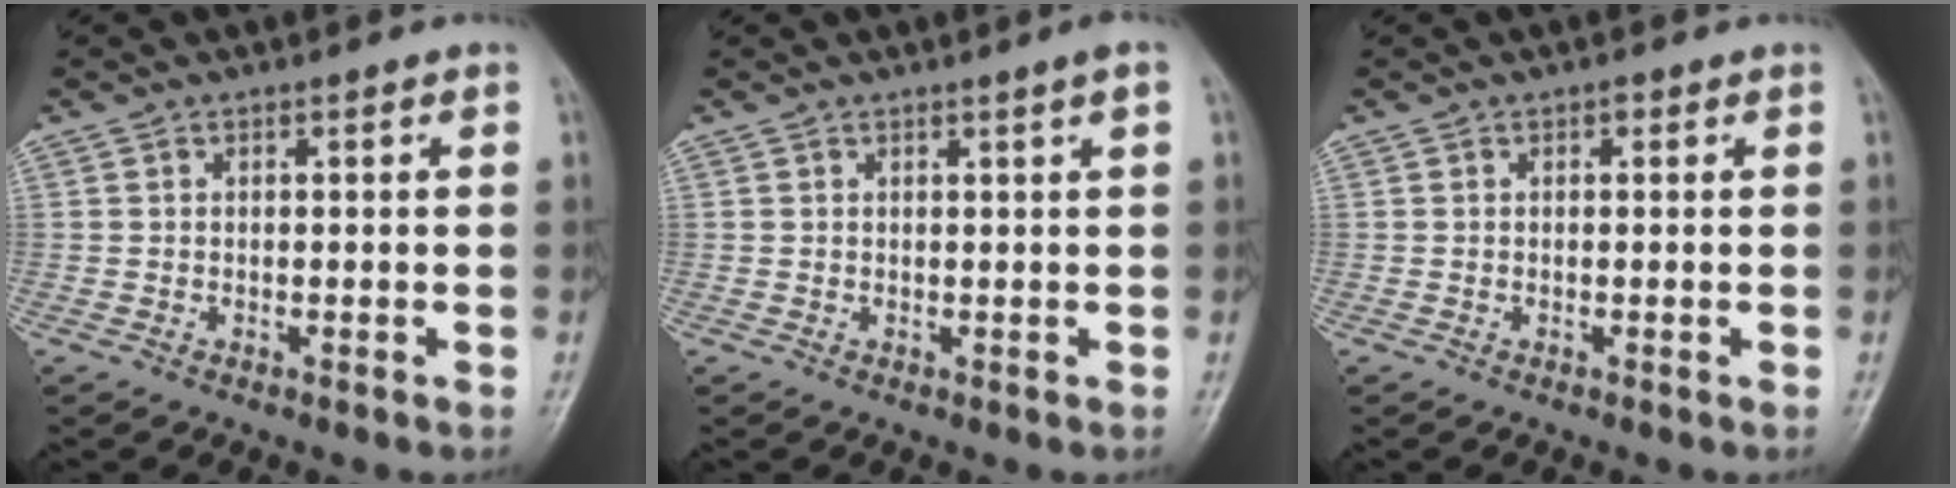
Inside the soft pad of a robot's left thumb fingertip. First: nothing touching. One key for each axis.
{"total": 1.4, "fx": 0.7, "fy": -0.5, "fz": 1.1, "tx": -0.020, "ty": -0.002, "tz": 0.010}
{"total": 0.7, "fx": 0.2, "fy": 0.4, "fz": 0.5, "tx": -0.002, "ty": 0.003, "tz": -0.001}